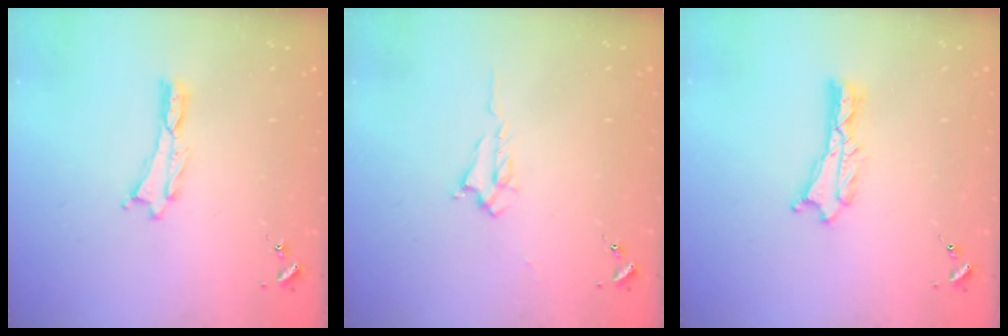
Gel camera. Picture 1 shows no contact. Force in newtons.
{"total": 1.7, "press": 1.7, "slide": 0.3}
{"total": 1.3, "press": 1.3, "slide": 0.1}